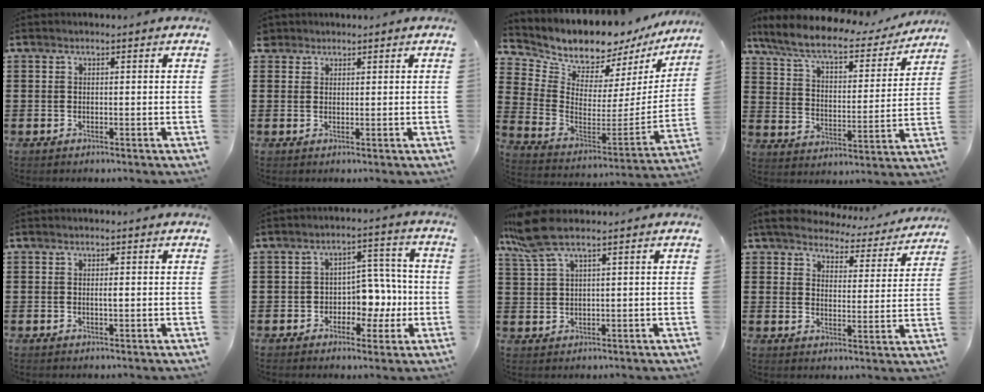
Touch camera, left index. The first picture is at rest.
{"total": 1.8, "force": [1.4, 1.0, 0.1], "torque": [-0.007, 0.006, 0.028]}
{"total": 7.4, "force": [7.1, 2.2, 0.5], "torque": [-0.061, -0.065, 0.124]}
{"total": 8.1, "force": [6.8, 1.5, 4.3], "torque": [-0.109, -0.033, 0.114]}
{"total": 0.9, "force": [0.1, 0.2, 0.9], "torque": [-0.018, -0.002, 0.003]}
{"total": 6.1, "force": [-1.1, 4.9, 3.4], "torque": [-0.059, 0.007, -0.025]}
{"total": 6.2, "force": [4.0, 0.9, 4.7], "torque": [-0.125, -0.009, 0.066]}
{"total": 5.1, "force": [4.9, 1.0, 0.7], "torque": [-0.041, -0.033, 0.085]}